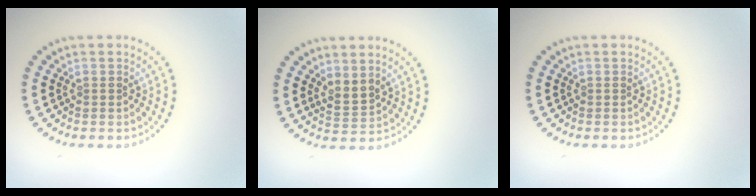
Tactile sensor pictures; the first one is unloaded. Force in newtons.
{"total": 1.8, "press": 1.5, "slide": 1.1}
{"total": 0.0}